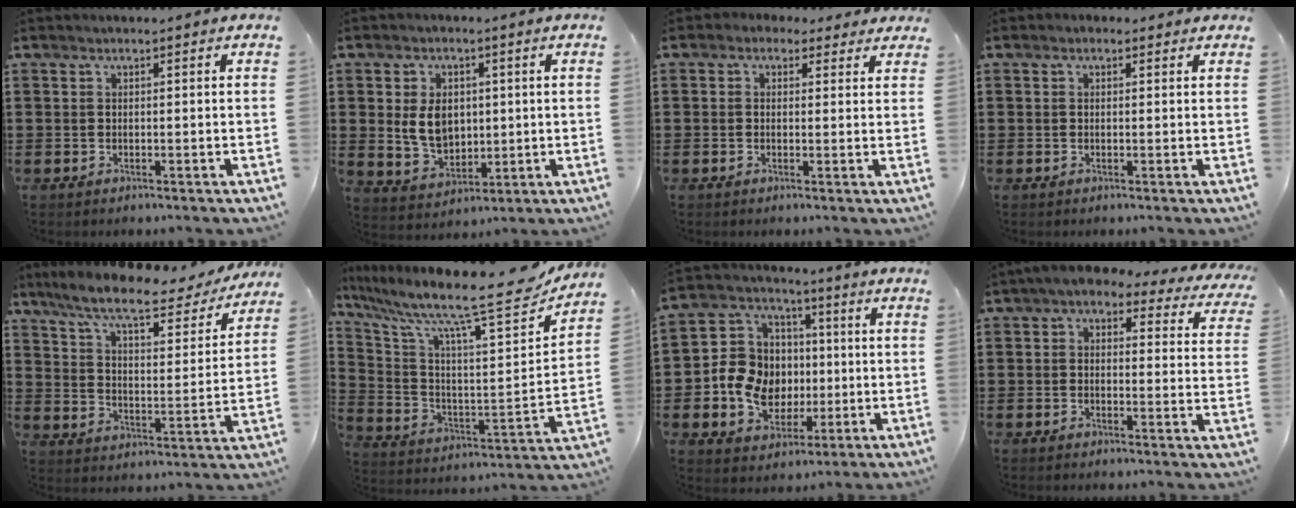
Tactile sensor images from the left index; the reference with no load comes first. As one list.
[{"total": 6.7, "force": [0.9, 4.9, 4.5], "torque": [-0.096, 0.008, 0.014]}, {"total": 1.7, "force": [0.8, 1.4, 0.6], "torque": [-0.018, 0.009, 0.014]}, {"total": 0.8, "force": [0.1, 0.6, 0.4], "torque": [-0.010, 0.006, 0.002]}, {"total": 9.2, "force": [7.5, 1.3, 5.2], "torque": [-0.120, -0.039, 0.124]}, {"total": 13.4, "force": [10.5, 1.8, 8.0], "torque": [-0.175, -0.076, 0.161]}, {"total": 10.3, "force": [-1.1, 9.3, 4.2], "torque": [-0.130, 0.017, -0.013]}, {"total": 4.0, "force": [3.2, 1.4, 1.9], "torque": [-0.052, -0.014, 0.053]}]